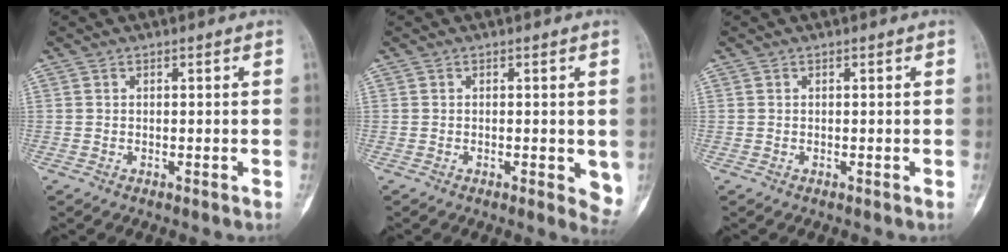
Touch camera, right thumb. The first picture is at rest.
{"total": 4.5, "force": [-0.6, 2.0, 4.0], "torque": [-0.027, -0.008, -0.010]}
{"total": 0.0}